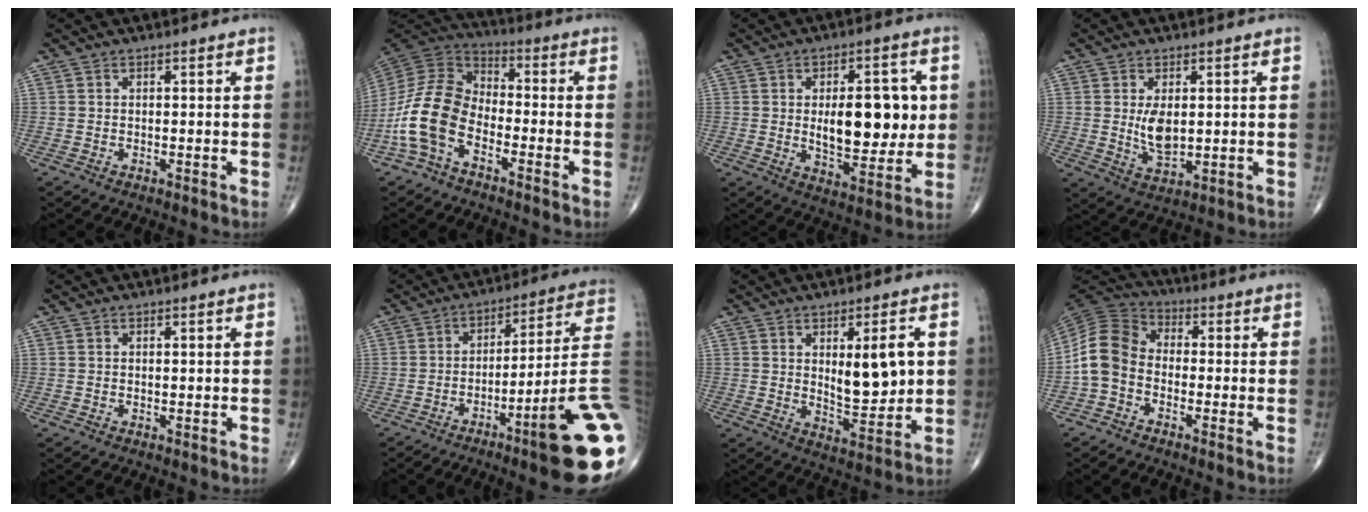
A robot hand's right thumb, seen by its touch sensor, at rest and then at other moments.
{"total": 13.4, "force": [-5.5, 7.8, 9.4], "torque": [-0.193, 0.054, -0.119]}
{"total": 15.5, "force": [1.5, 7.4, 13.6], "torque": [-0.161, -0.013, 0.029]}
{"total": 6.0, "force": [0.8, 3.1, 5.0], "torque": [-0.081, -0.016, 0.021]}
{"total": 0.0}
{"total": 19.4, "force": [-6.9, 1.2, 18.1], "torque": [-0.184, 0.033, -0.101]}
{"total": 10.4, "force": [2.1, 3.9, 9.4], "torque": [-0.121, -0.025, 0.042]}
{"total": 8.9, "force": [-2.2, 6.7, 5.5], "torque": [-0.099, 0.031, -0.062]}